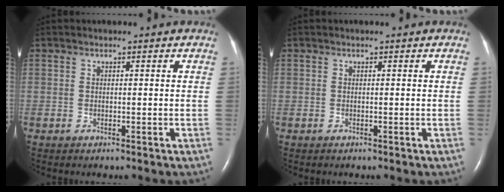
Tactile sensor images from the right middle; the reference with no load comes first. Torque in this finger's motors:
{"motor_torque": [-0.04, -0.08, -0.06, 0.00]}